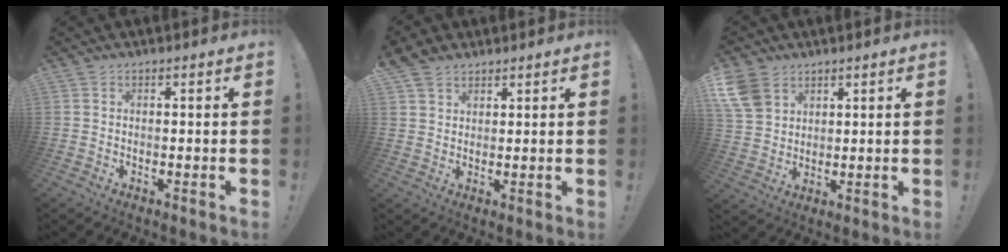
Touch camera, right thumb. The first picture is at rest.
{"total": 5.0, "force": [3.6, 3.1, 1.5], "torque": [-0.032, -0.011, 0.072]}
{"total": 9.2, "force": [5.3, 6.4, 3.7], "torque": [-0.077, -0.020, 0.110]}